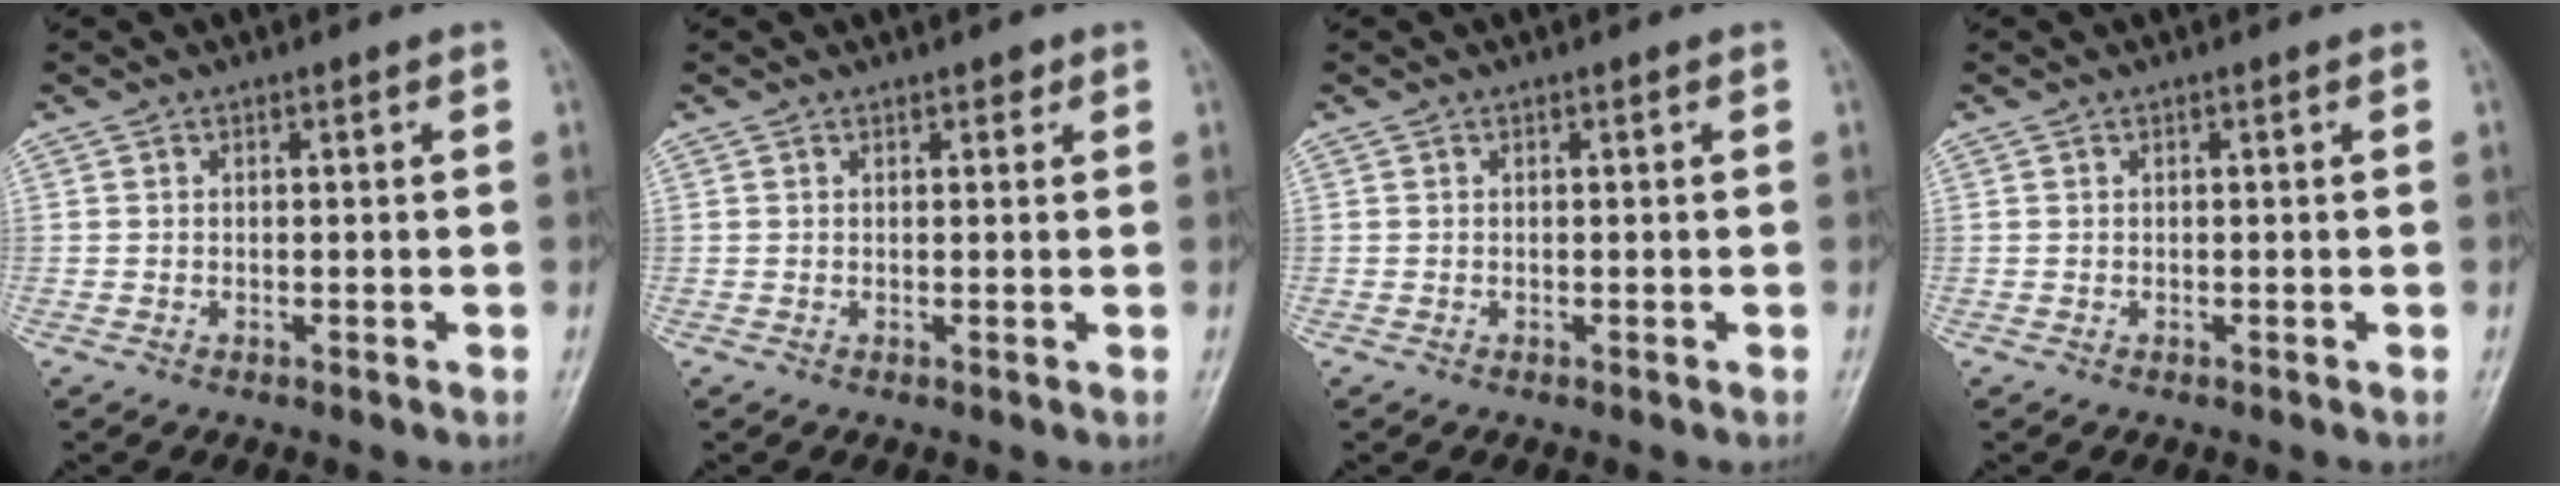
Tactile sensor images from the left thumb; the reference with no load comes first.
{"total": 1.2, "force": [0.8, 0.7, 0.5], "torque": [0.005, -0.003, 0.006]}
{"total": 0.0}
{"total": 0.0}